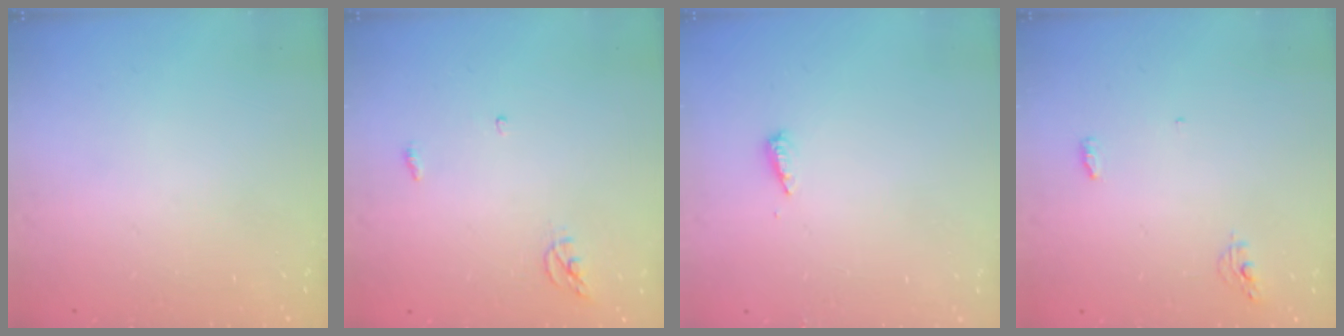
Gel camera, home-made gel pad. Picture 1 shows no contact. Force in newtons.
{"total": 3.6, "press": 3.6, "slide": 0.3}
{"total": 3.6, "press": 3.6, "slide": 0.3}
{"total": 4.1, "press": 4.0, "slide": 0.9}